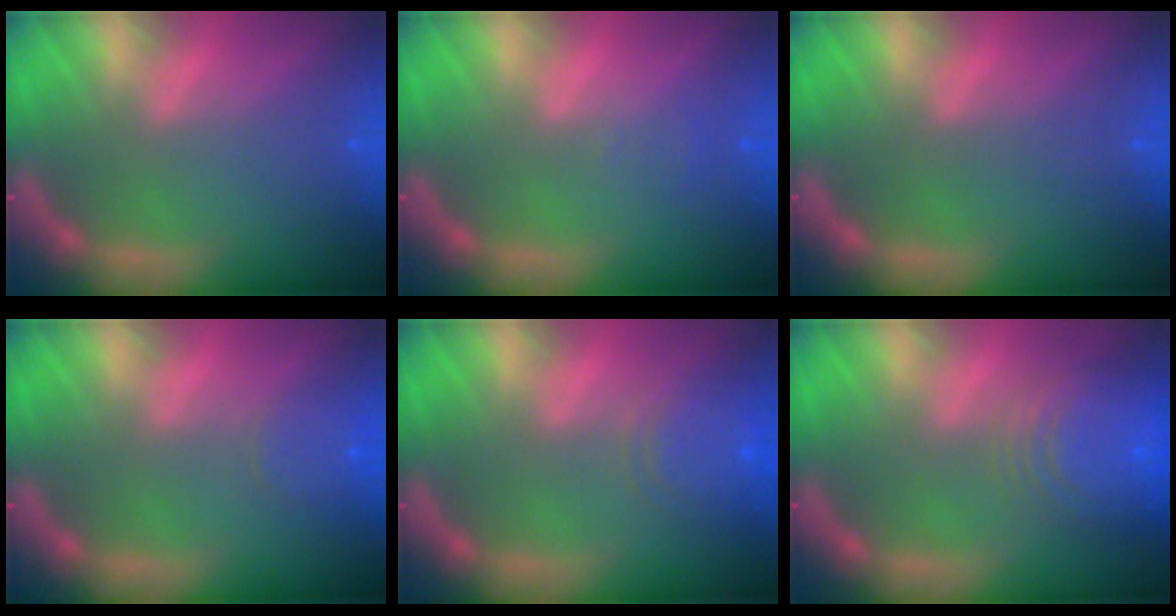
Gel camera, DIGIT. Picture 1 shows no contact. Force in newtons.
{"total": 0.9}
{"total": 0.0}
{"total": 2.4}
{"total": 5.1}
{"total": 9.5}